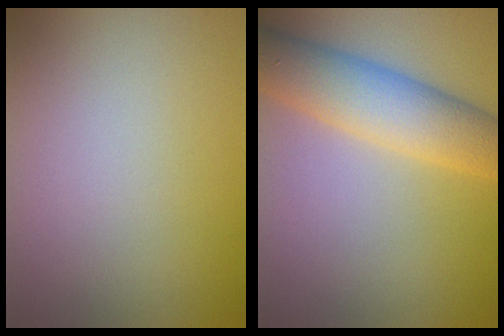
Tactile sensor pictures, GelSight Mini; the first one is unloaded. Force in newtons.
{"total": 6.3, "press": 6.3, "slide": 0.3}